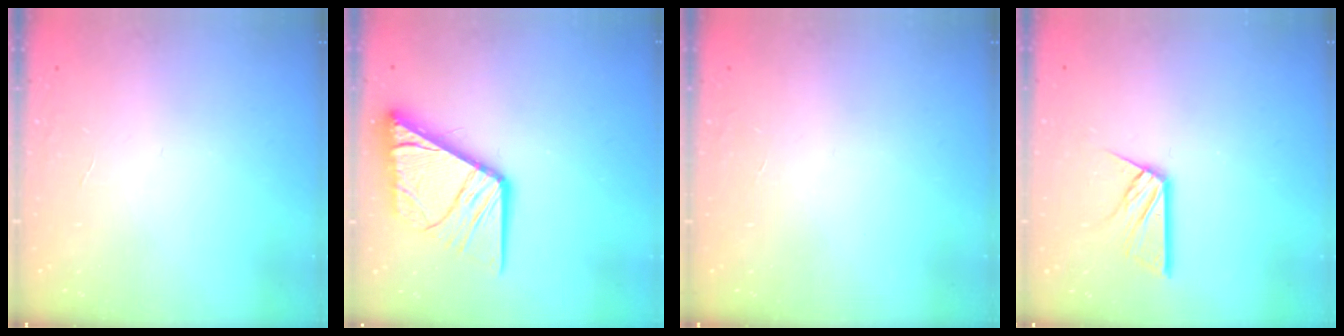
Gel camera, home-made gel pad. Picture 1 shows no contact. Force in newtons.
{"total": 15.7, "press": 15.6, "slide": 1.9}
{"total": 0.0}
{"total": 10.1, "press": 10.0, "slide": 1.0}